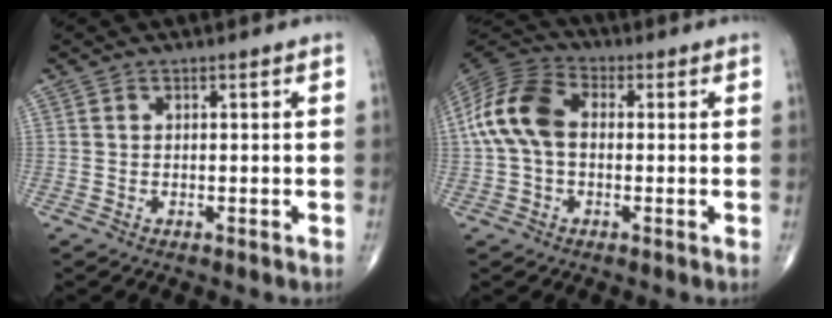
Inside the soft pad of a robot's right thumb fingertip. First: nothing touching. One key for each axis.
{"total": 12.0, "fx": 0.5, "fy": 7.9, "fz": 9.0, "tx": -0.186, "ty": 0.033, "tz": -0.002}